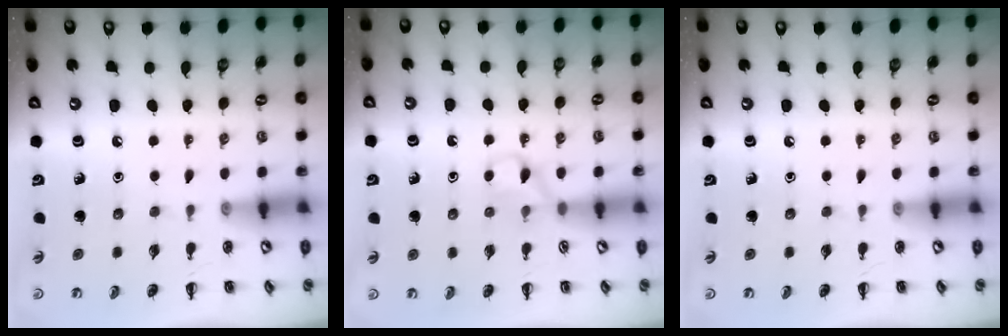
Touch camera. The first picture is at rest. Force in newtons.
{"total": 4.8, "press": 4.6, "slide": 1.3}
{"total": 0.0}